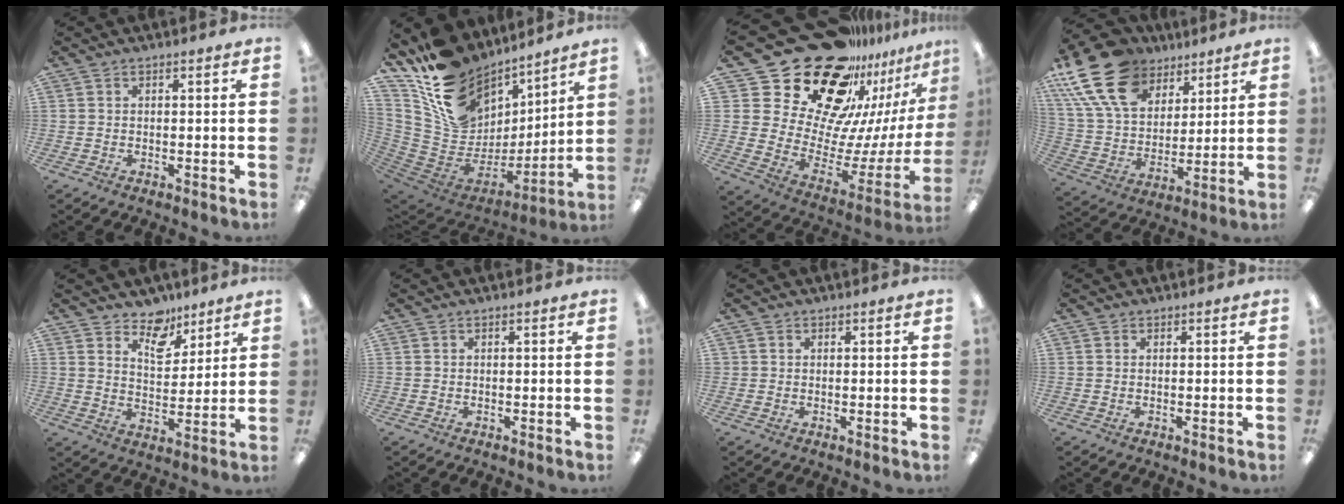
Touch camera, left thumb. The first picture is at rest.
{"total": 19.3, "force": [11.7, 13.6, 7.1], "torque": [-0.134, -0.083, 0.238]}
{"total": 30.6, "force": [21.0, 16.9, 14.6], "torque": [-0.237, -0.180, 0.415]}
{"total": 21.9, "force": [12.2, 13.8, 11.8], "torque": [-0.246, -0.053, 0.224]}
{"total": 8.9, "force": [6.9, 4.9, 2.8], "torque": [-0.035, -0.044, 0.125]}
{"total": 0.0}
{"total": 0.7, "force": [0.3, 0.7, -0.1], "torque": [0.002, 0.002, 0.006]}
{"total": 0.0}